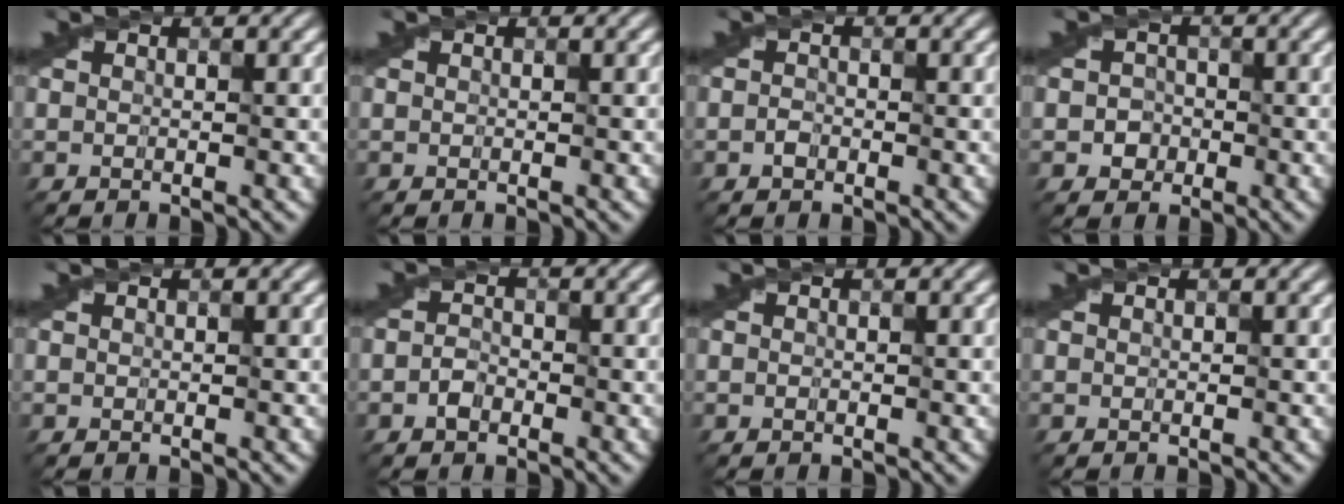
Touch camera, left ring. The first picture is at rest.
{"total": 0.0}
{"total": 0.6, "force": [-0.4, 0.5, 0.2], "torque": [-0.004, 0.001, -0.009]}
{"total": 1.7, "force": [-0.4, 1.6, 0.3], "torque": [0.010, 0.002, -0.014]}
{"total": 0.0}
{"total": 1.2, "force": [-0.7, 0.9, 0.6], "torque": [-0.012, 0.005, -0.016]}
{"total": 0.0}
{"total": 0.0}